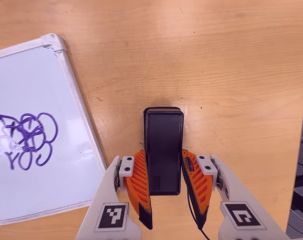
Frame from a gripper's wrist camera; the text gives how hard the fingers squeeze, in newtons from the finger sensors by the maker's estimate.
{"total": 4.2, "left": 2.8, "right": 5.7}